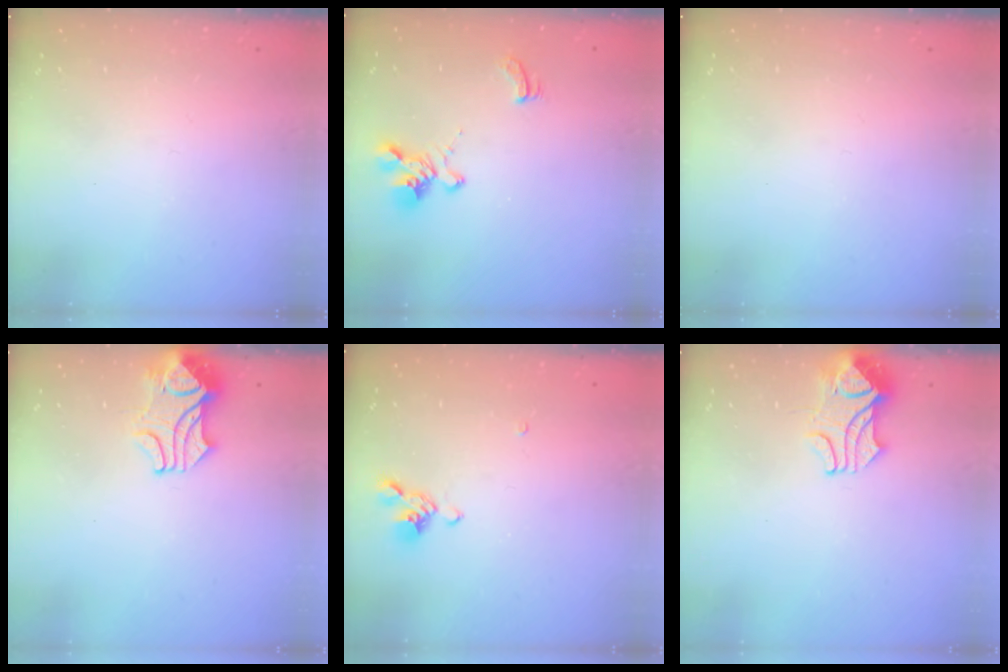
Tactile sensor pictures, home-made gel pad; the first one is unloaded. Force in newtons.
{"total": 1.5, "press": 1.0, "slide": 1.1}
{"total": 0.0}
{"total": 2.4, "press": 2.1, "slide": 1.0}
{"total": 1.8, "press": 1.5, "slide": 1.0}
{"total": 2.2, "press": 2.1, "slide": 0.8}